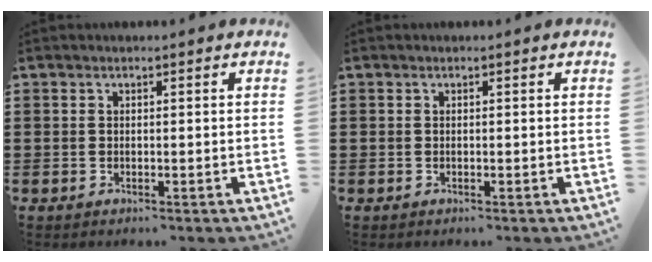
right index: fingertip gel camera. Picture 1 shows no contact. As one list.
[{"total": 0.0}]